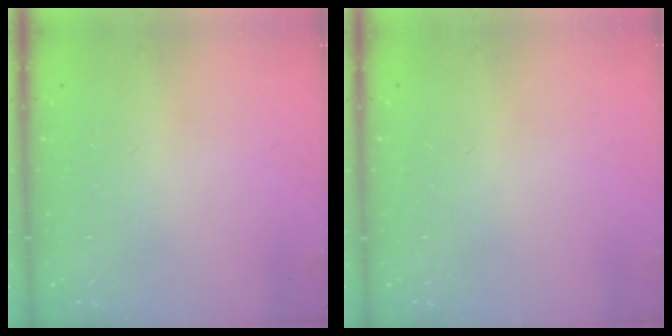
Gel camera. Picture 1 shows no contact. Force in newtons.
{"total": 0.0}